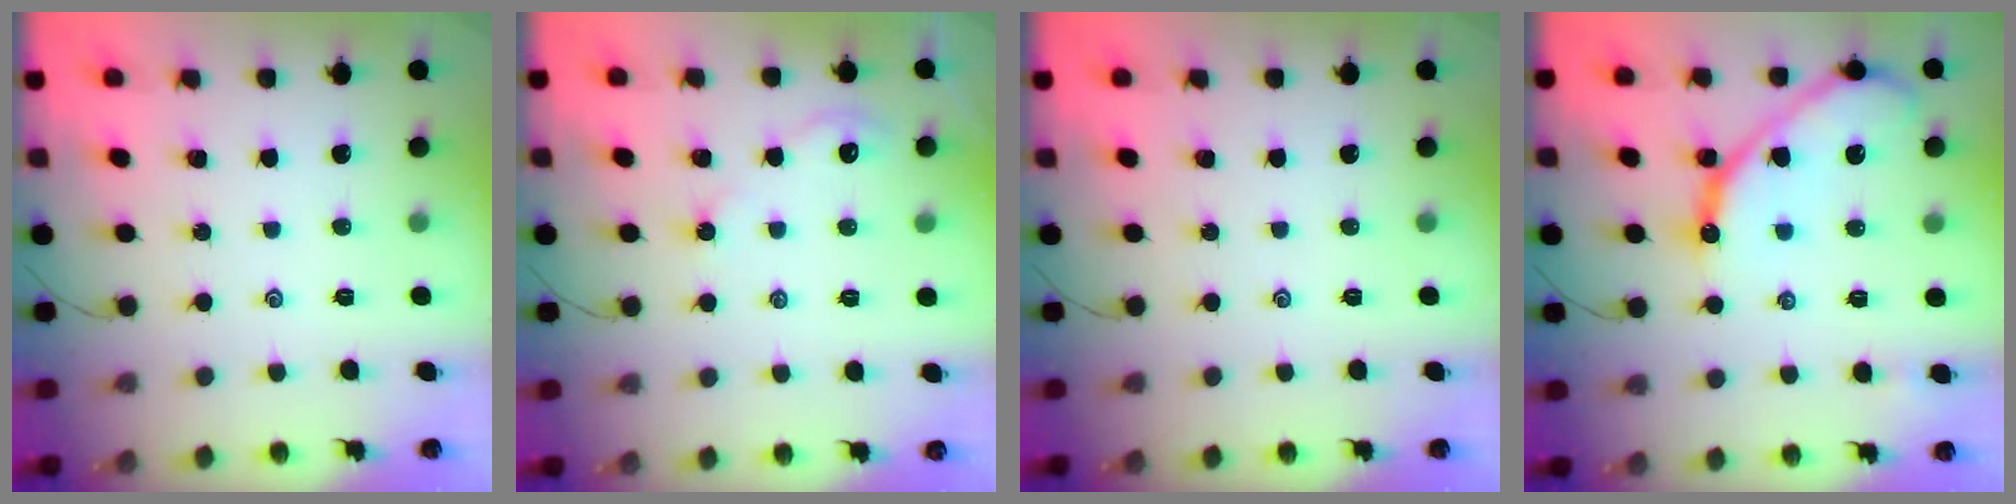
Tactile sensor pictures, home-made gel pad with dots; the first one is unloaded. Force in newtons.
{"total": 2.4, "press": 2.4, "slide": 0.4}
{"total": 0.0}
{"total": 12.3, "press": 12.3, "slide": 1.3}